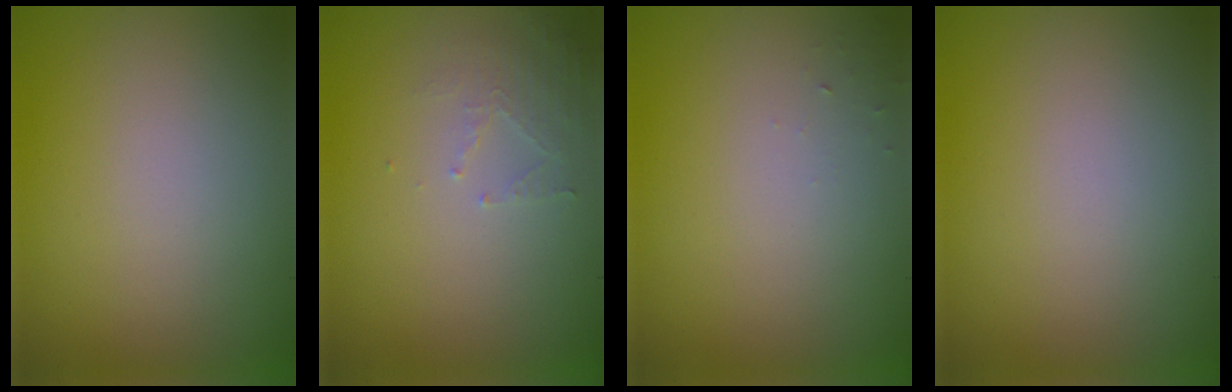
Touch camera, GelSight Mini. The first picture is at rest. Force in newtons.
{"total": 1.7, "press": 1.7, "slide": 0.3}
{"total": 0.6, "press": 0.6, "slide": 0.1}
{"total": 0.0}